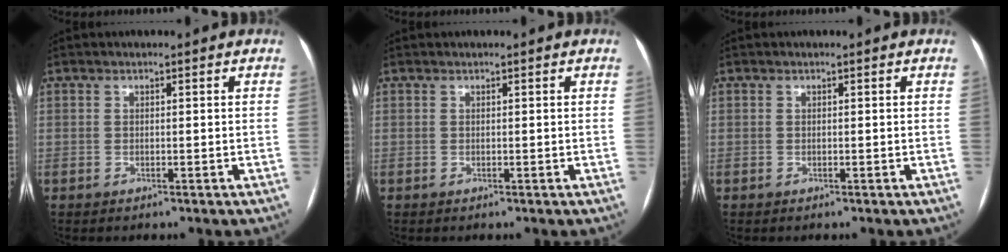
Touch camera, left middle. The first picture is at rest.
{"total": 0.0}
{"total": 0.0}